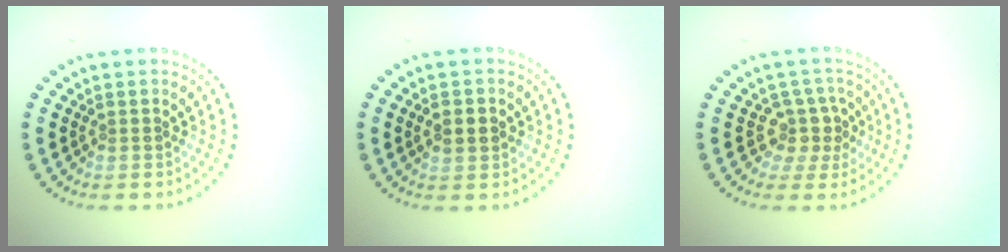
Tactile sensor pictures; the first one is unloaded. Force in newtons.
{"total": 2.1, "press": 2.1, "slide": 0.3}
{"total": 2.8, "press": 2.2, "slide": 1.8}